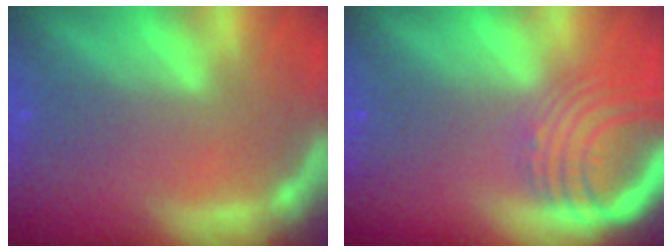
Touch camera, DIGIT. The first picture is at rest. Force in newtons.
{"total": 7.6}